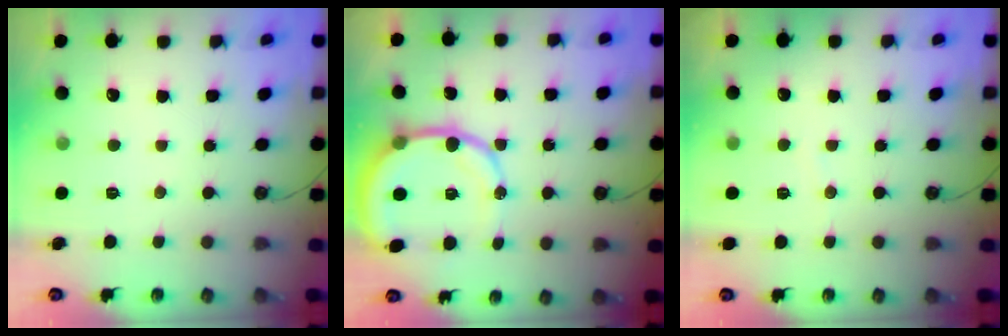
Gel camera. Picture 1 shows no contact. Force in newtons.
{"total": 12.1, "press": 11.8, "slide": 2.7}
{"total": 1.8, "press": 1.5, "slide": 1.1}